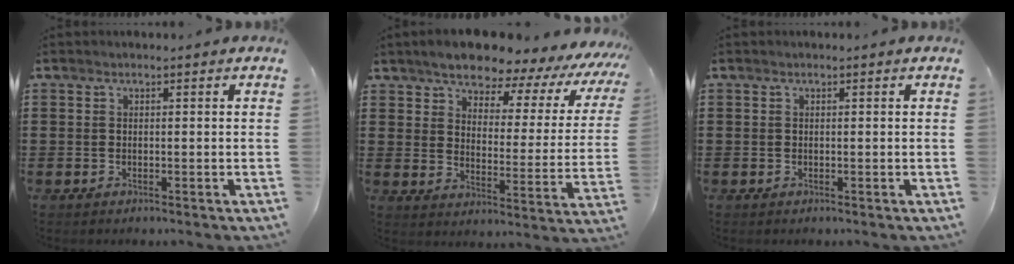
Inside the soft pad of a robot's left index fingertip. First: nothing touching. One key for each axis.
{"total": 6.9, "fx": 6.2, "fy": 1.8, "fz": 2.3, "tx": -0.064, "ty": -0.043, "tz": 0.102}
{"total": 0.0}